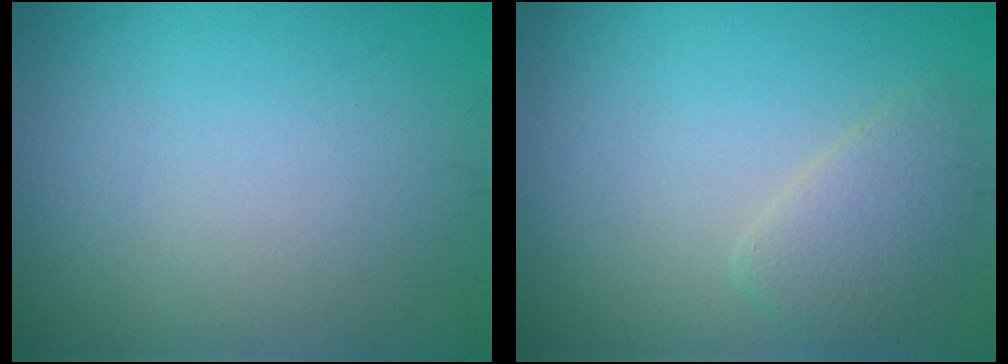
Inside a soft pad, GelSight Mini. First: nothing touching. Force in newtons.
{"total": 2.5, "press": 2.5, "slide": 0.1}